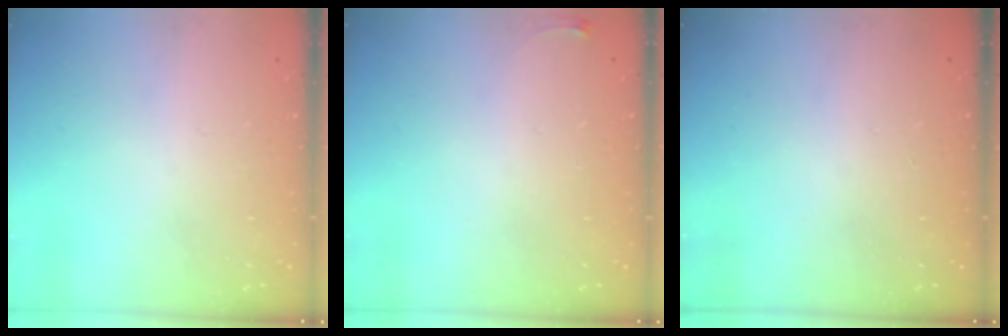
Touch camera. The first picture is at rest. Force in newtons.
{"total": 2.6, "press": 2.6, "slide": 0.6}
{"total": 0.0}